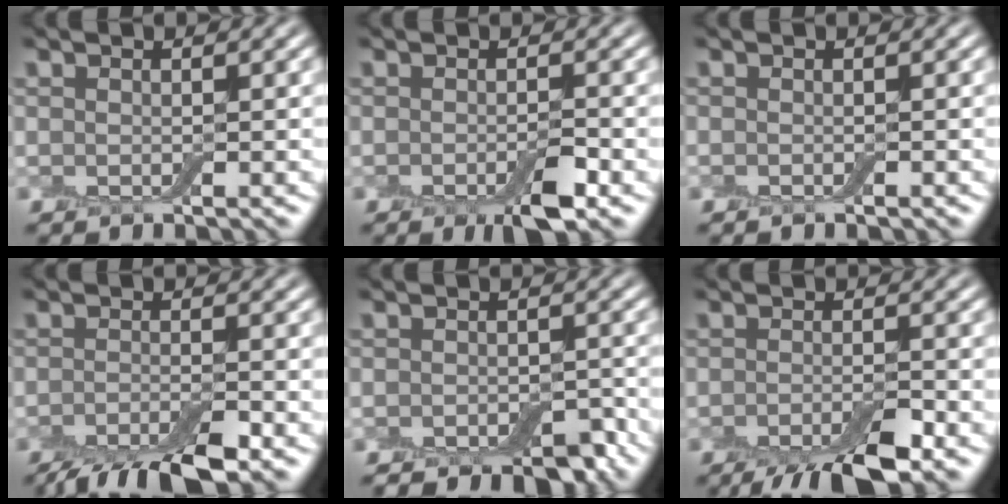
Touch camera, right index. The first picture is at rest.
{"total": 3.2, "force": [-1.8, 0.9, 2.5], "torque": [-0.042, -0.009, -0.029]}
{"total": 0.7, "force": [-0.6, 0.1, 0.3], "torque": [-0.006, -0.005, -0.010]}
{"total": 5.9, "force": [-4.6, 1.3, 3.5], "torque": [-0.058, -0.011, -0.082]}
{"total": 4.7, "force": [-3.8, 2.0, 1.8], "torque": [-0.018, -0.006, -0.059]}
{"total": 5.5, "force": [-4.0, 1.1, 3.5], "torque": [-0.059, -0.008, -0.070]}